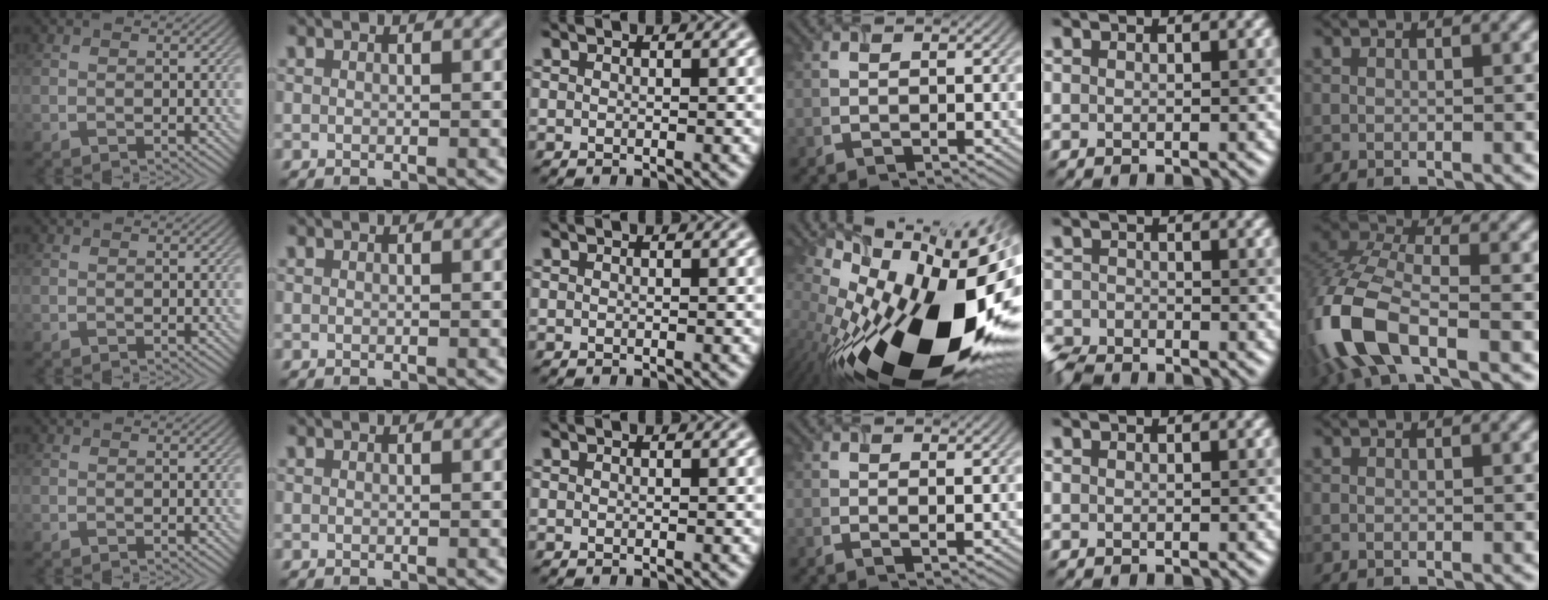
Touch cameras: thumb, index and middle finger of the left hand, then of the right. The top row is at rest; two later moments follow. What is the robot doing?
{"motion": "lift_and_place", "object": "timer"}